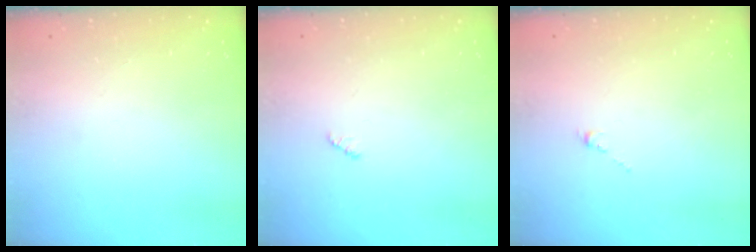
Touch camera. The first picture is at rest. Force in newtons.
{"total": 1.3, "press": 1.3, "slide": 0.2}
{"total": 0.0}